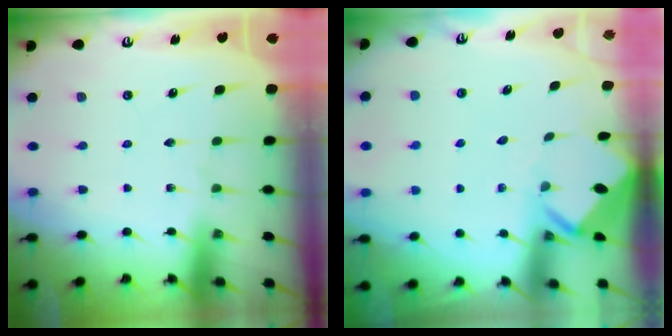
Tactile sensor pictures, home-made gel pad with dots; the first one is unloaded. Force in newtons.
{"total": 3.6, "press": 3.6, "slide": 0.2}